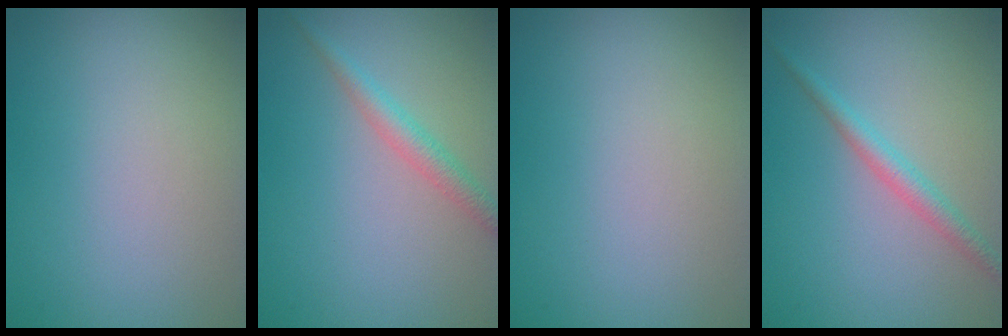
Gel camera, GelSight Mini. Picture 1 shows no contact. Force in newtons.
{"total": 2.0, "press": 2.0, "slide": 0.0}
{"total": 0.0}
{"total": 2.0, "press": 2.0, "slide": 0.1}